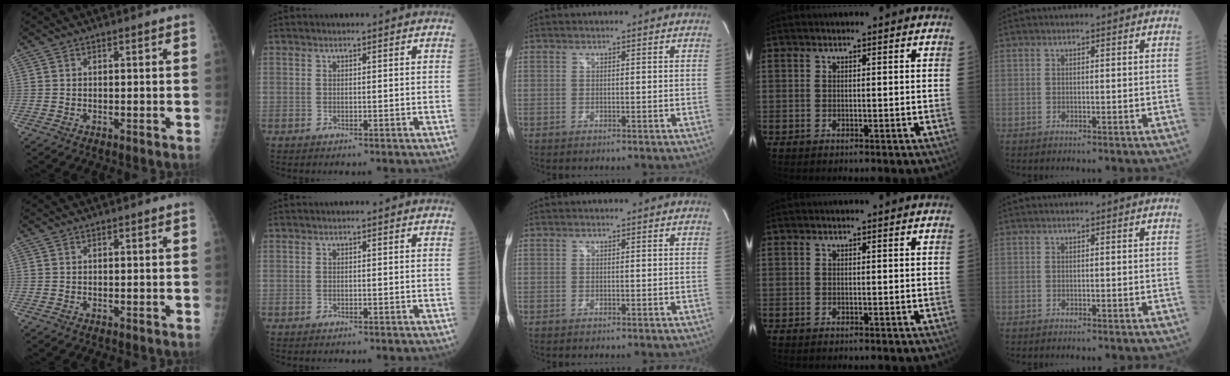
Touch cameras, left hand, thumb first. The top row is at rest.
{}